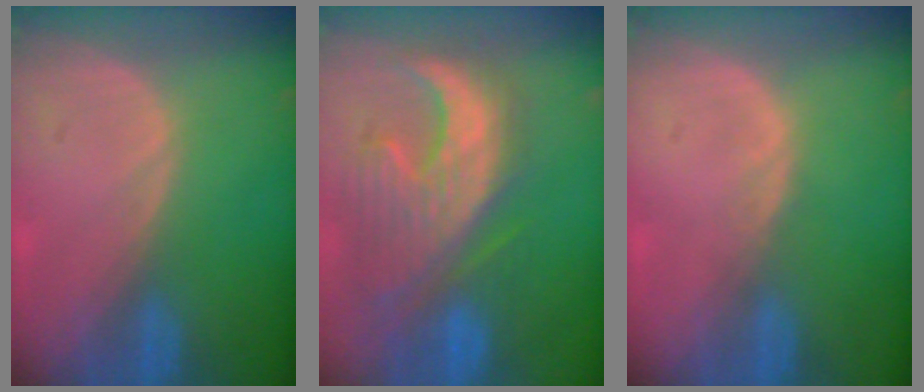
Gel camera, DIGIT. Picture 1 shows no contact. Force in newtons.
{"total": 12.3, "press": 11.3, "slide": 4.8}
{"total": 0.7, "press": 0.6, "slide": 0.2}